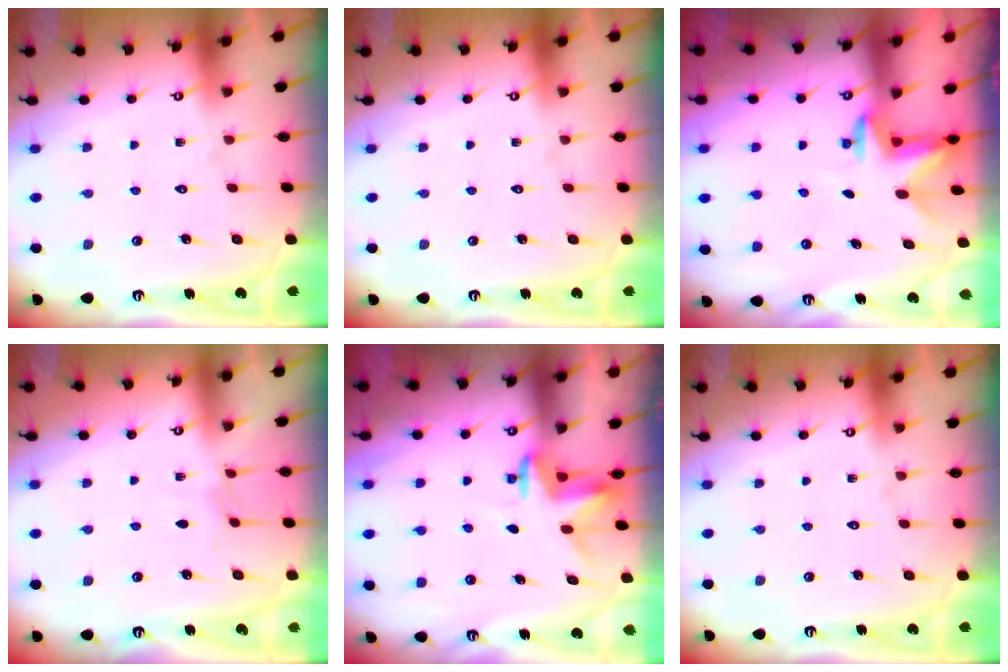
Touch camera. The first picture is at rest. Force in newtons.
{"total": 0.0}
{"total": 2.8, "press": 2.8, "slide": 0.2}
{"total": 2.2, "press": 2.1, "slide": 0.4}
{"total": 3.4, "press": 3.4, "slide": 0.3}
{"total": 0.0}